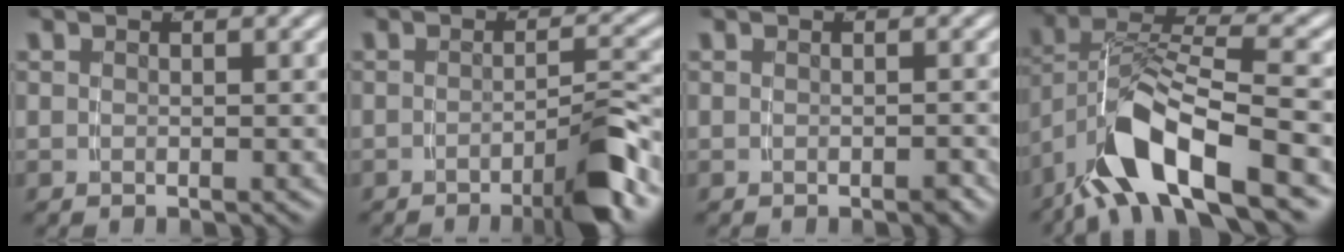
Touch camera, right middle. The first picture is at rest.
{"total": 4.2, "force": [-2.5, -0.1, 3.4], "torque": [-0.037, 0.003, -0.046]}
{"total": 0.6, "force": [-0.5, 0.1, 0.3], "torque": [-0.004, 0.001, -0.009]}
{"total": 7.8, "force": [-2.8, 3.3, 6.5], "torque": [-0.136, -0.011, -0.039]}